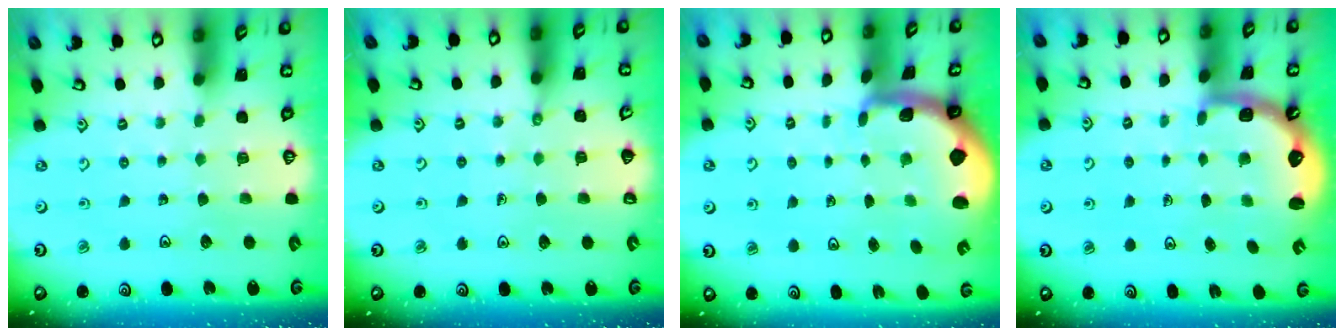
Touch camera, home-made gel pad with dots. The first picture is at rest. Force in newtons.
{"total": 2.7, "press": 2.7, "slide": 0.5}
{"total": 1.7, "press": 1.6, "slide": 0.4}
{"total": 2.9, "press": 2.4, "slide": 1.6}